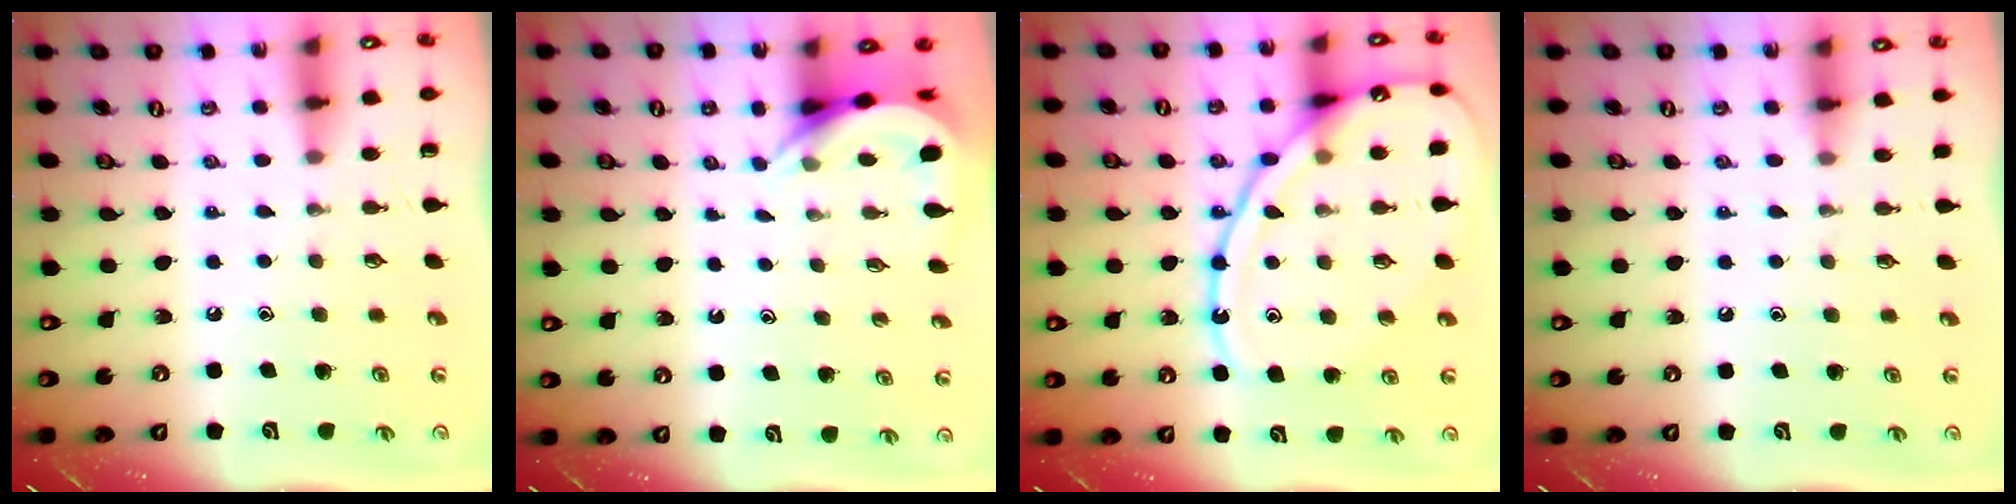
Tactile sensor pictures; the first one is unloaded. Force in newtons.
{"total": 4.3, "press": 4.3, "slide": 0.2}
{"total": 16.0, "press": 15.9, "slide": 1.6}
{"total": 3.0, "press": 2.9, "slide": 0.5}